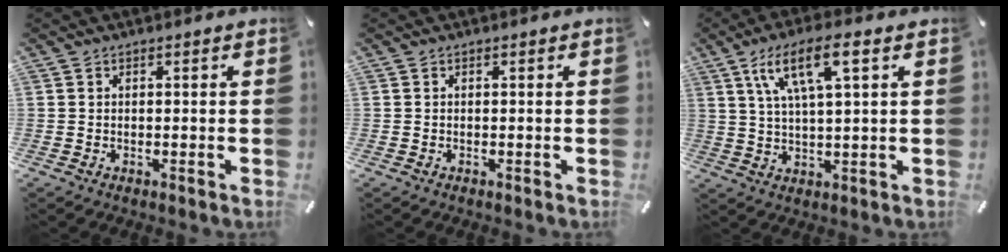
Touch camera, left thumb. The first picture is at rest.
{"total": 0.0}
{"total": 10.9, "force": [4.8, 2.9, 9.3], "torque": [-0.177, 0.004, 0.083]}